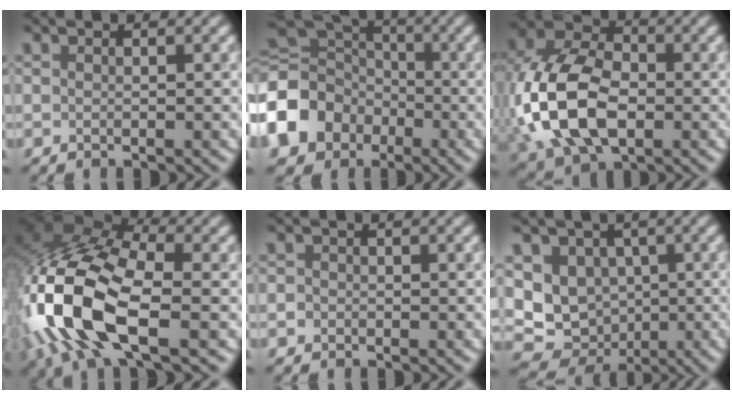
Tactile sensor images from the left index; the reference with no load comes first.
{"total": 12.1, "force": [-4.0, 10.0, 5.5], "torque": [-0.149, -0.015, -0.094]}
{"total": 12.4, "force": [-2.3, 8.2, 9.1], "torque": [-0.219, -0.009, -0.059]}
{"total": 15.0, "force": [-4.4, 7.4, 12.3], "torque": [-0.295, -0.005, -0.086]}
{"total": 0.7, "force": [-0.3, 0.6, 0.1], "torque": [0.002, -0.003, -0.008]}
{"total": 7.4, "force": [0.2, 6.6, 3.4], "torque": [-0.038, -0.015, -0.013]}